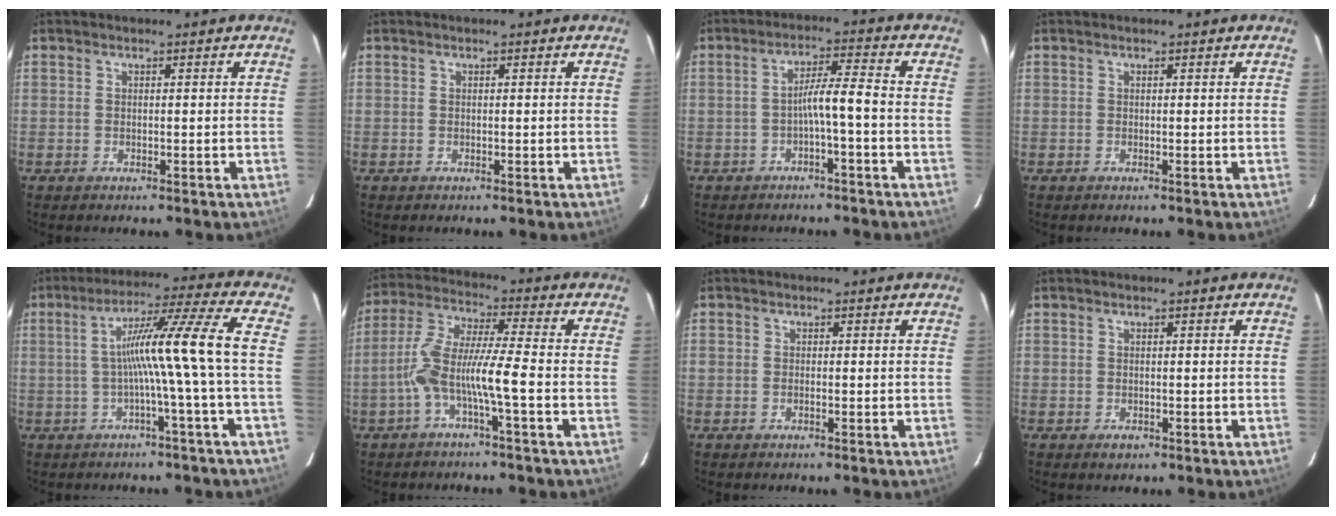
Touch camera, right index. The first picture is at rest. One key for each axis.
{"total": 0.0}
{"total": 4.8, "fx": -1.4, "fy": -0.3, "fz": 4.5, "tx": -0.074, "ty": 0.016, "tz": -0.023}
{"total": 0.0}
{"total": 10.8, "fx": -0.7, "fy": -2.7, "fz": 10.4, "tx": -0.171, "ty": 0.022, "tz": -0.009}
{"total": 9.3, "fx": -3.0, "fy": 0.0, "fz": 8.8, "tx": -0.183, "ty": 0.021, "tz": -0.062}
{"total": 0.9, "fx": -0.2, "fy": 0.5, "fz": 0.7, "tx": -0.015, "ty": 0.002, "tz": -0.003}
{"total": 1.2, "fx": -0.5, "fy": 0.9, "fz": 0.5, "tx": -0.006, "ty": 0.001, "tz": -0.003}